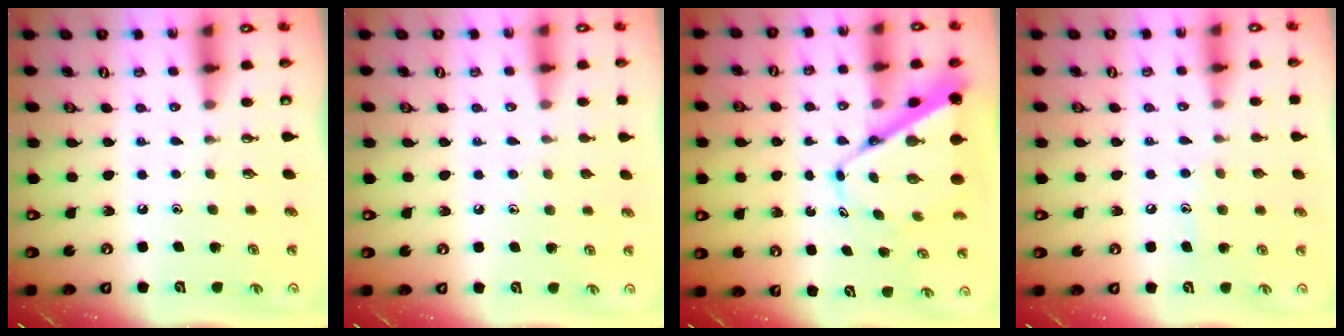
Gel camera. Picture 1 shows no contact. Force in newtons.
{"total": 5.6, "press": 5.6, "slide": 0.5}
{"total": 10.8, "press": 10.8, "slide": 1.1}
{"total": 6.1, "press": 6.1, "slide": 0.3}